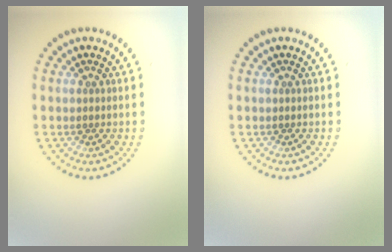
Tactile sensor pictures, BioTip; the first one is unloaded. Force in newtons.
{"total": 0.0}